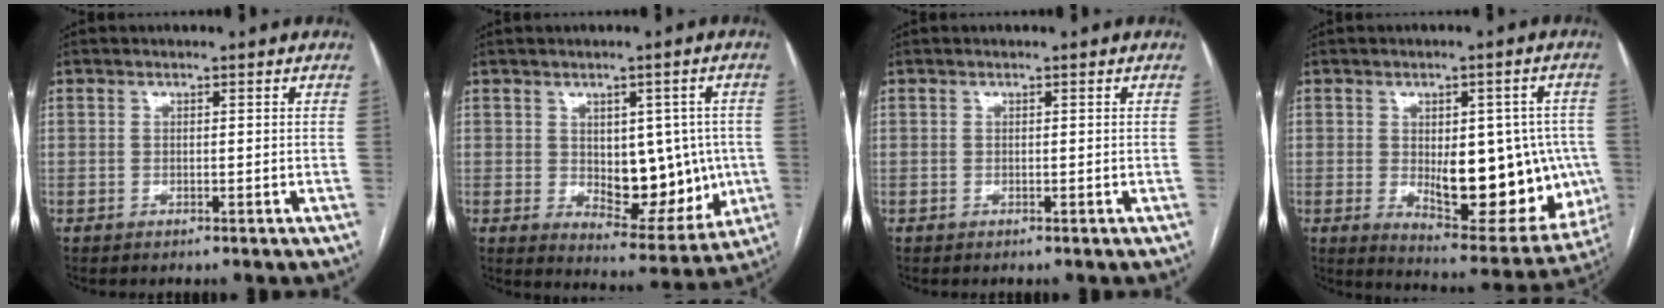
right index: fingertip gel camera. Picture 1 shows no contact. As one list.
[{"total": 11.8, "force": [-0.3, 6.4, 9.9], "torque": [-0.119, 0.004, 0.018]}, {"total": 0.0}, {"total": 18.1, "force": [-1.7, 7.8, 16.2], "torque": [-0.203, 0.005, 0.004]}]